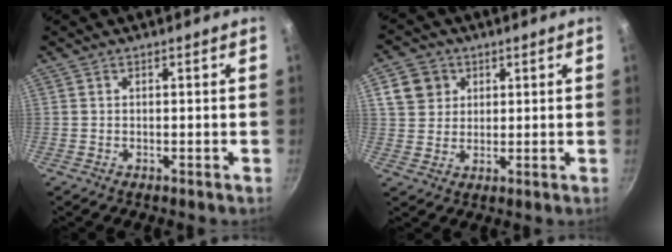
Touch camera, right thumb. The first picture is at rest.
{"total": 6.7, "force": [2.5, 5.8, 2.2], "torque": [-0.010, 0.006, 0.045]}